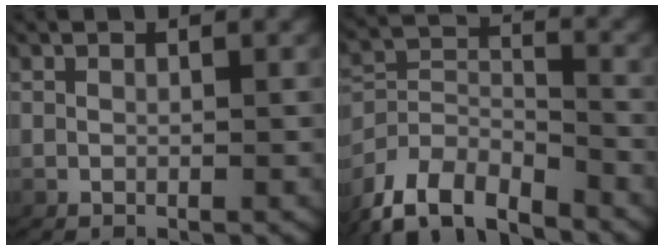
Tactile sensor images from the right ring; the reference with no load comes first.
{"total": 10.3, "force": [-6.3, 7.3, 3.6], "torque": [-0.088, -0.045, -0.103]}